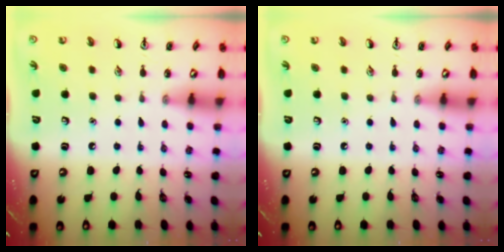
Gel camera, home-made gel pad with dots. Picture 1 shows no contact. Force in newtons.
{"total": 0.0}